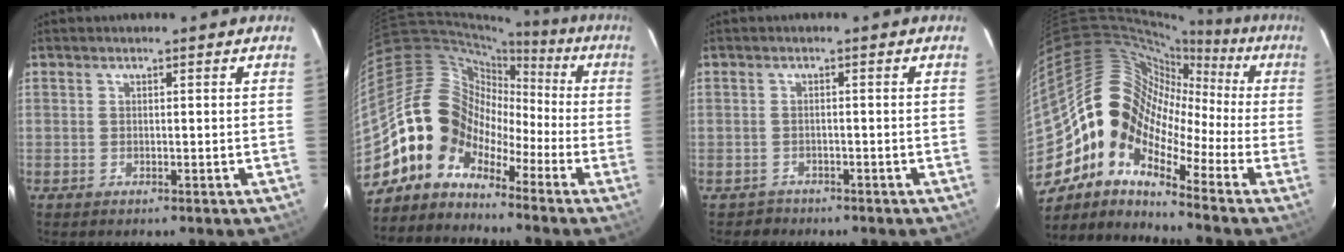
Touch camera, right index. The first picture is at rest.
{"total": 11.0, "force": [-6.4, 8.7, 2.3], "torque": [-0.052, 0.046, -0.146]}
{"total": 2.0, "force": [-1.5, 1.3, -0.2], "torque": [0.000, 0.007, -0.022]}
{"total": 14.9, "force": [-5.3, 11.3, 8.2], "torque": [-0.140, 0.016, -0.129]}